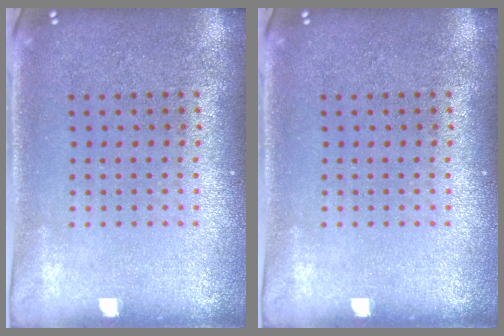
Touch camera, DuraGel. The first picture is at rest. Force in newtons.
{"total": 0.0}